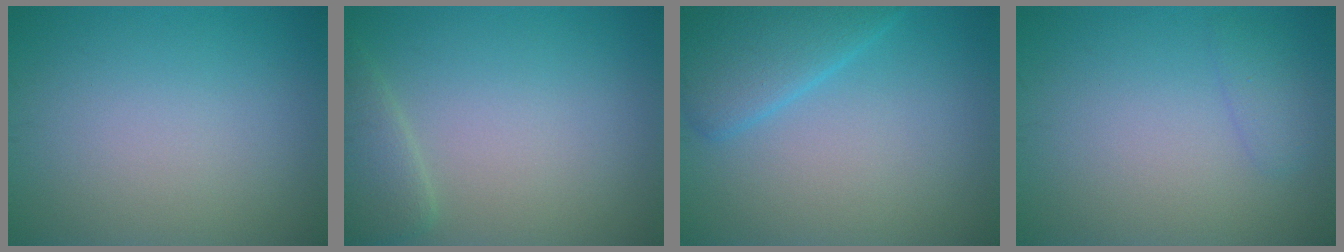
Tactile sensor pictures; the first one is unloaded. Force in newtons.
{"total": 2.4, "press": 2.4, "slide": 0.0}
{"total": 4.1, "press": 4.0, "slide": 0.2}
{"total": 1.3, "press": 1.3, "slide": 0.1}